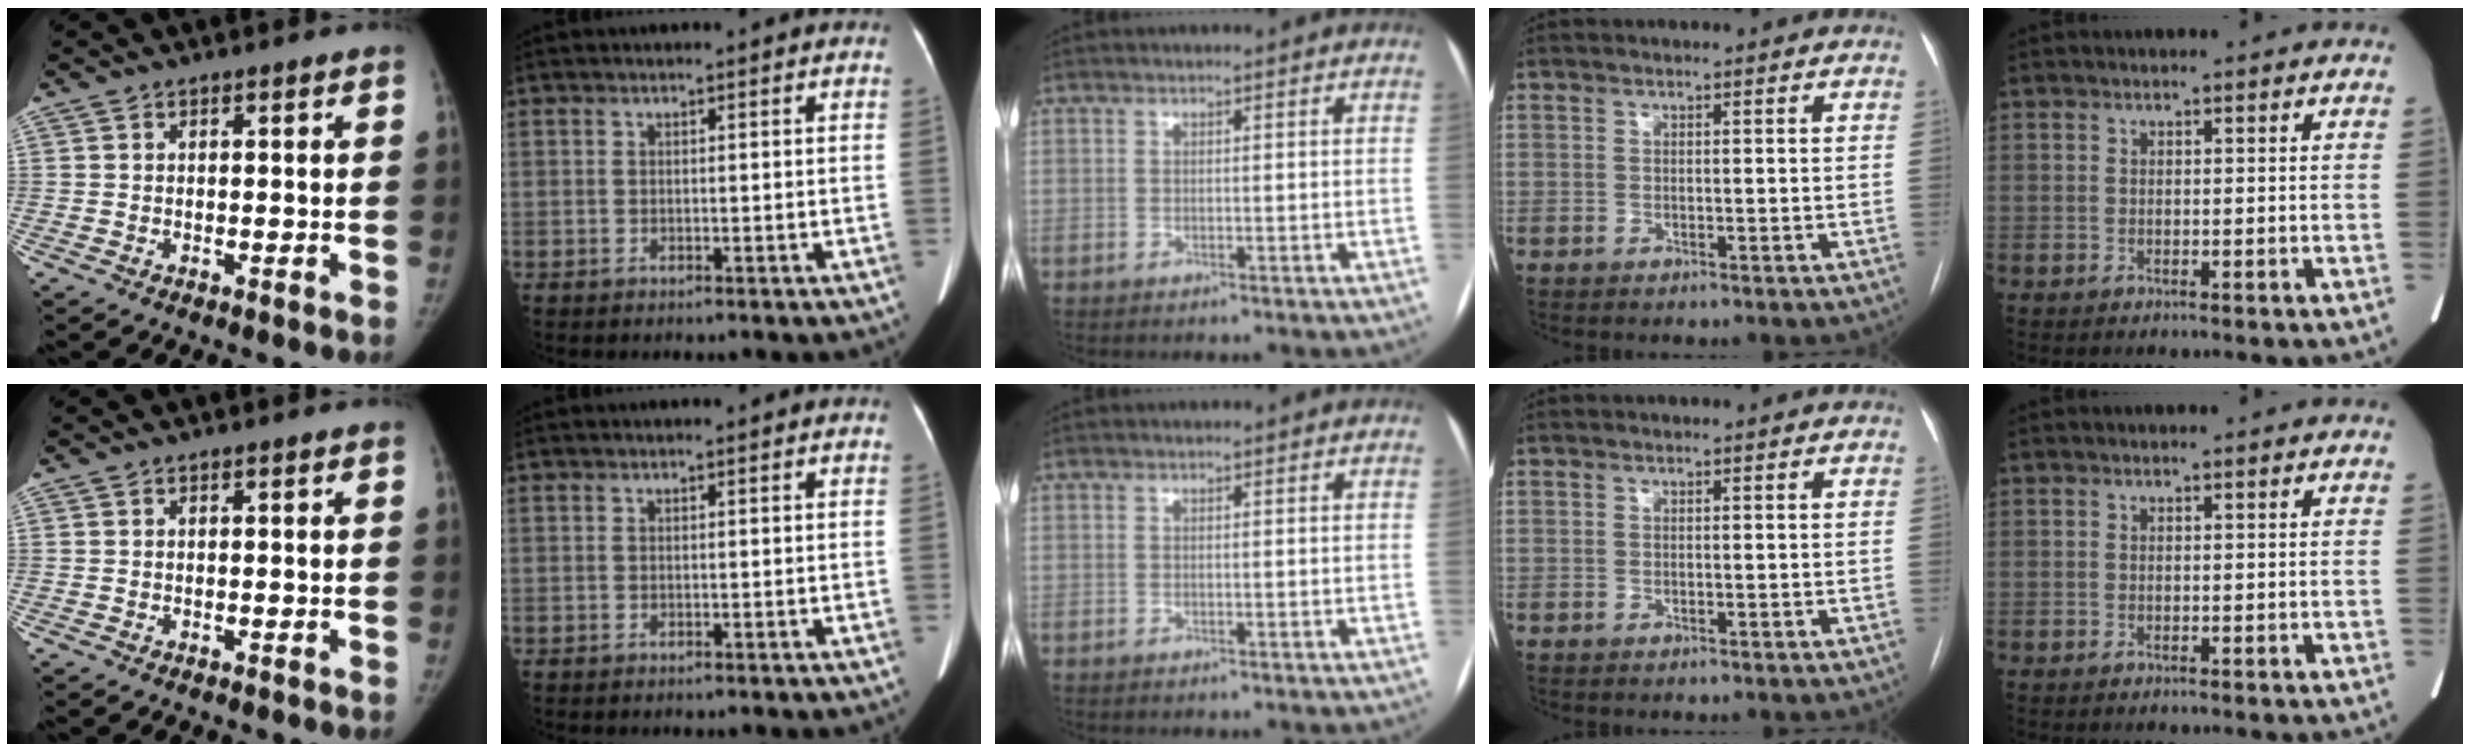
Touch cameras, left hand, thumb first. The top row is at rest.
{}